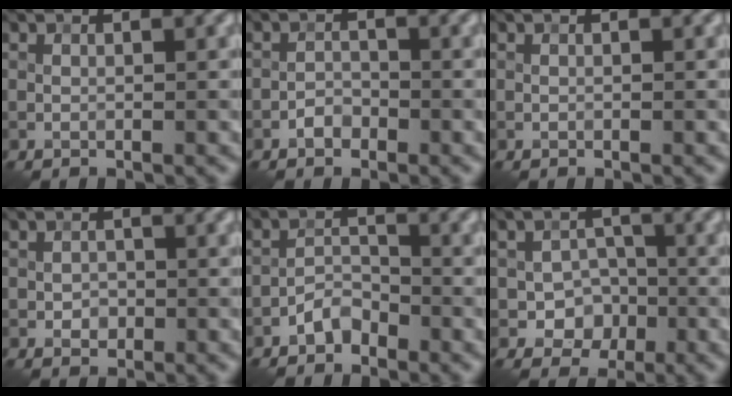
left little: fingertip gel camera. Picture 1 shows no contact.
{"total": 1.3, "force": [-0.9, 0.8, 0.5], "torque": [-0.004, 0.005, -0.017]}
{"total": 0.0}
{"total": 1.3, "force": [-0.4, 1.1, 0.6], "torque": [-0.007, -0.002, -0.009]}
{"total": 2.1, "force": [-1.6, 1.2, 0.8], "torque": [-0.010, 0.011, -0.033]}
{"total": 3.9, "force": [-1.3, 3.3, 1.6], "torque": [-0.007, 0.004, -0.026]}